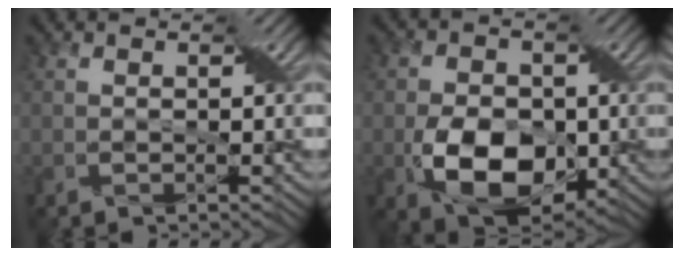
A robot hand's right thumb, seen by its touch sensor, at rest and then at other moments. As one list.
[{"total": 10.2, "force": [-2.5, 6.8, 7.2], "torque": [-0.146, -0.021, -0.040]}]